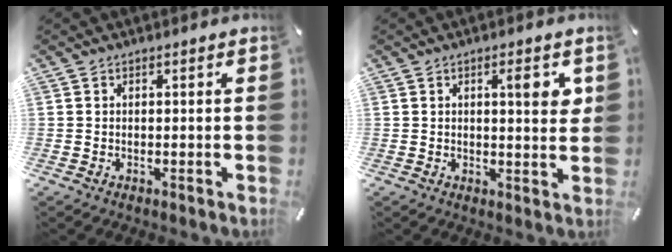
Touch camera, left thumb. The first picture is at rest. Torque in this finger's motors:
{"motor_torque": [0.94, 1.31, 0.28, -0.35, 0.16]}